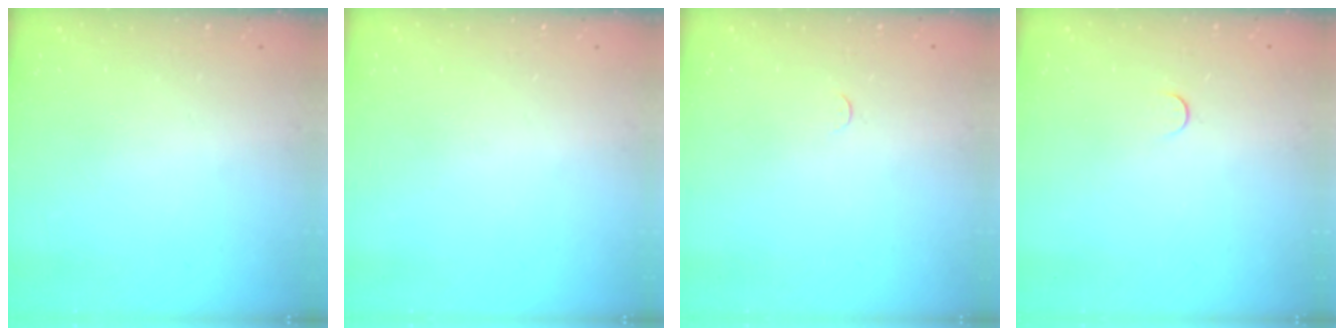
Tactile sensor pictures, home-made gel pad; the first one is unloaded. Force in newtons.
{"total": 0.0}
{"total": 2.3, "press": 2.3, "slide": 0.3}
{"total": 3.0, "press": 3.0, "slide": 0.3}